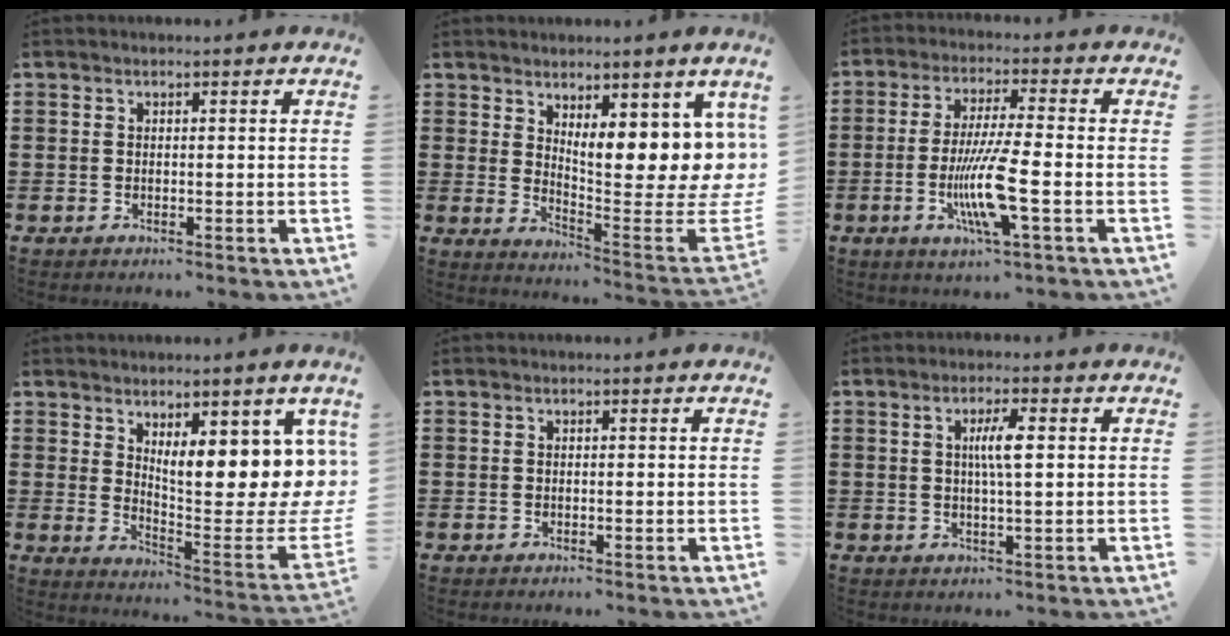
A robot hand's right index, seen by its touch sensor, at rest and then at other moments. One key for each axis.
{"total": 8.7, "fx": 5.0, "fy": 3.1, "fz": 6.5, "tx": -0.086, "ty": -0.068, "tz": 0.086}
{"total": 10.2, "fx": -2.8, "fy": 1.2, "fz": 9.7, "tx": -0.200, "ty": -0.018, "tz": -0.057}
{"total": 9.6, "fx": 5.0, "fy": 3.3, "fz": 7.4, "tx": -0.102, "ty": -0.071, "tz": 0.086}
{"total": 0.0}
{"total": 4.0, "fx": 0.6, "fy": 0.5, "fz": 3.9, "tx": -0.075, "ty": 0.000, "tz": 0.006}